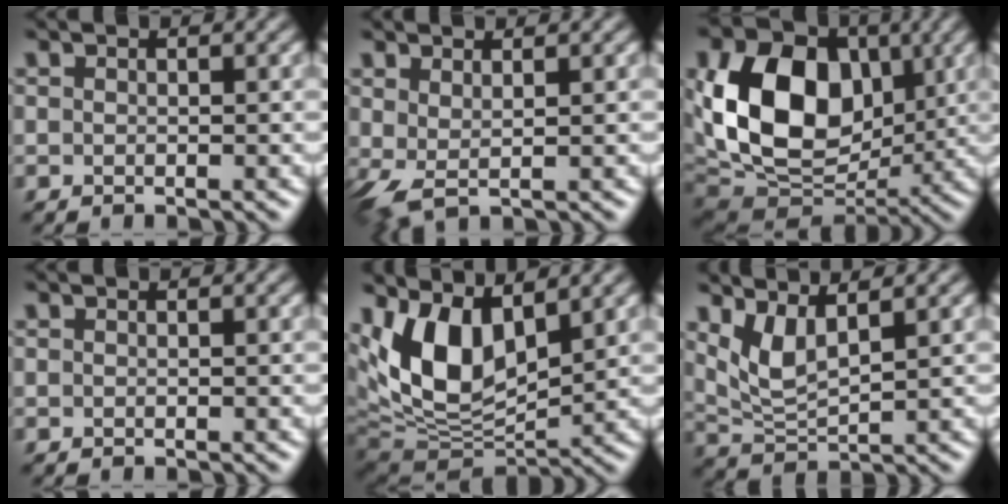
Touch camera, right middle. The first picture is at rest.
{"total": 2.3, "force": [0.7, 0.7, 2.0], "torque": [-0.053, -0.002, 0.013]}
{"total": 13.7, "force": [2.1, 9.7, 9.5], "torque": [-0.177, 0.005, 0.031]}
{"total": 0.0}
{"total": 9.9, "force": [3.5, 5.3, 7.6], "torque": [-0.150, -0.010, 0.062]}
{"total": 3.7, "force": [2.0, 1.3, 2.8], "torque": [-0.071, -0.010, 0.048]}